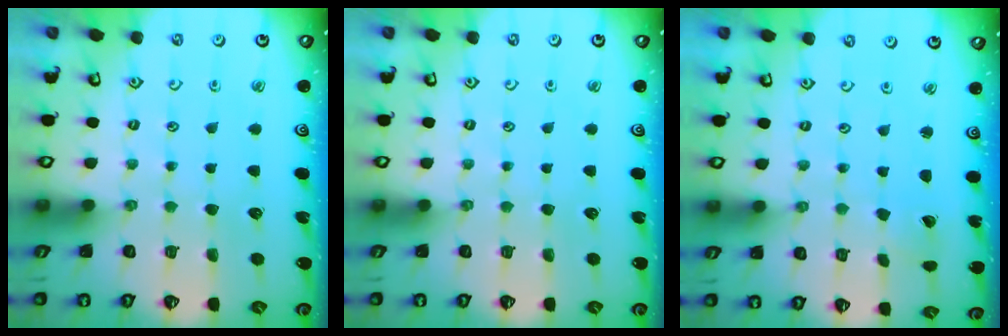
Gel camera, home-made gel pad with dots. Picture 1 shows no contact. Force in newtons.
{"total": 0.0}
{"total": 0.0}